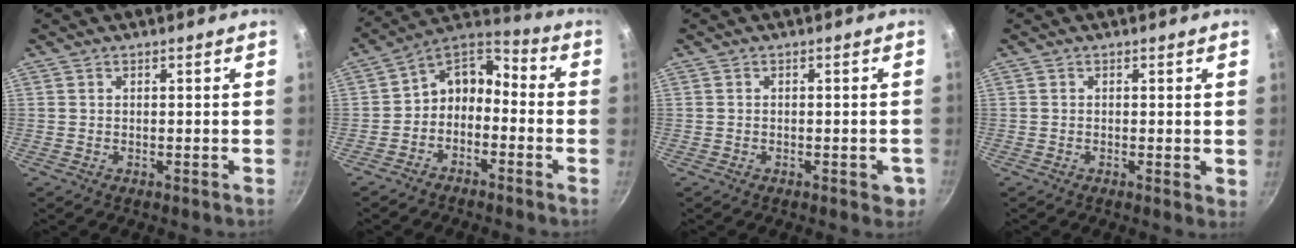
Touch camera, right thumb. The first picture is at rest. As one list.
[{"total": 9.6, "force": [-3.2, 6.8, 5.9], "torque": [-0.086, 0.078, -0.074]}, {"total": 3.1, "force": [-1.2, 1.5, 2.4], "torque": [-0.018, 0.005, -0.015]}, {"total": 1.3, "force": [0.0, 0.5, 1.2], "torque": [-0.015, -0.003, -0.003]}]